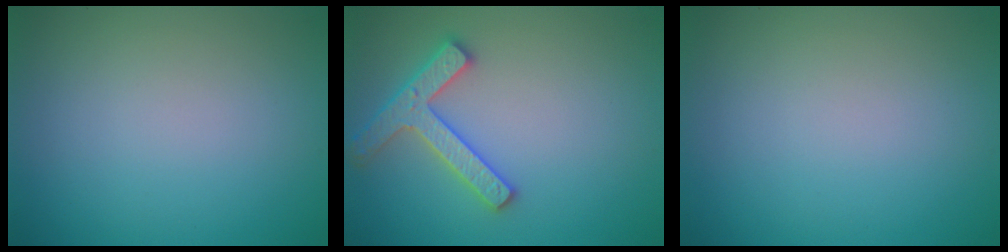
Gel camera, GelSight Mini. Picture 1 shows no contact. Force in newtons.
{"total": 3.5, "press": 3.4, "slide": 0.8}
{"total": 0.0}